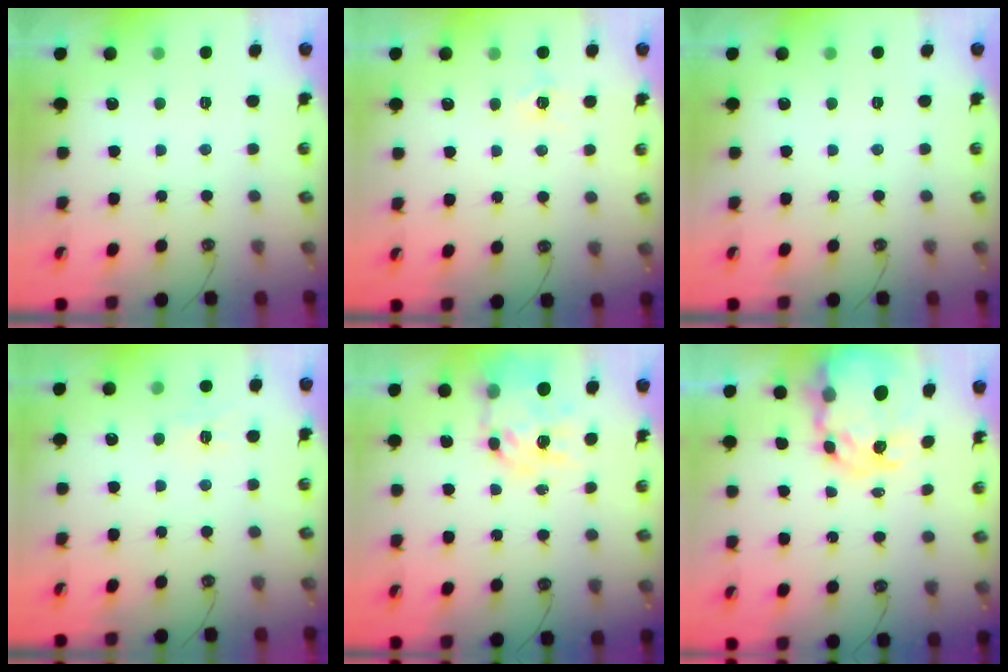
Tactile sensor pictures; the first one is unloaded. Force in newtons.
{"total": 5.2, "press": 5.1, "slide": 0.8}
{"total": 0.0}
{"total": 7.0, "press": 7.0, "slide": 0.5}
{"total": 13.1, "press": 13.0, "slide": 1.2}
{"total": 10.8, "press": 10.8, "slide": 1.1}